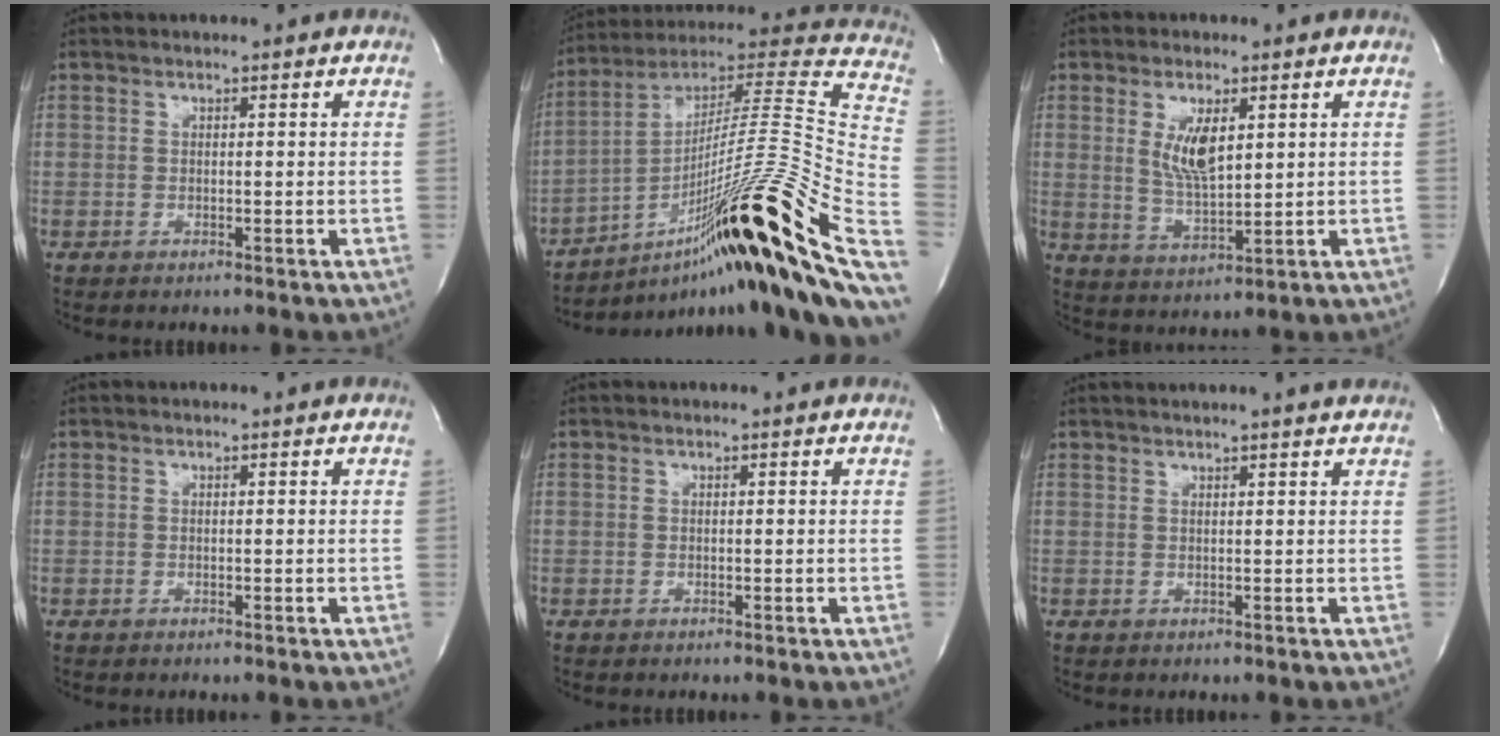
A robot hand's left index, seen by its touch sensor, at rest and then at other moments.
{"total": 35.6, "force": [-13.3, 2.2, 33.0], "torque": [-0.421, -0.006, -0.217]}
{"total": 6.3, "force": [1.8, 1.9, 5.7], "torque": [-0.112, -0.006, 0.042]}
{"total": 0.0}
{"total": 0.0}
{"total": 5.7, "force": [5.2, -0.7, 2.4], "torque": [-0.035, 0.020, 0.054]}